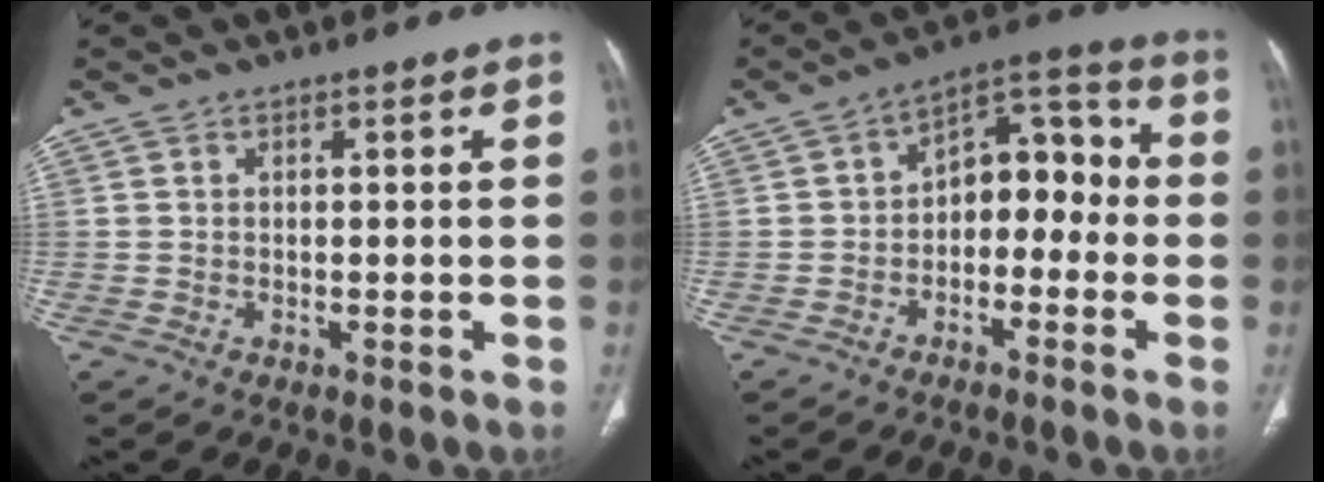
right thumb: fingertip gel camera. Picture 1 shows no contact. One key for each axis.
{"total": 10.5, "fx": -1.7, "fy": 6.9, "fz": 7.7, "tx": -0.067, "ty": 0.052, "tz": -0.042}